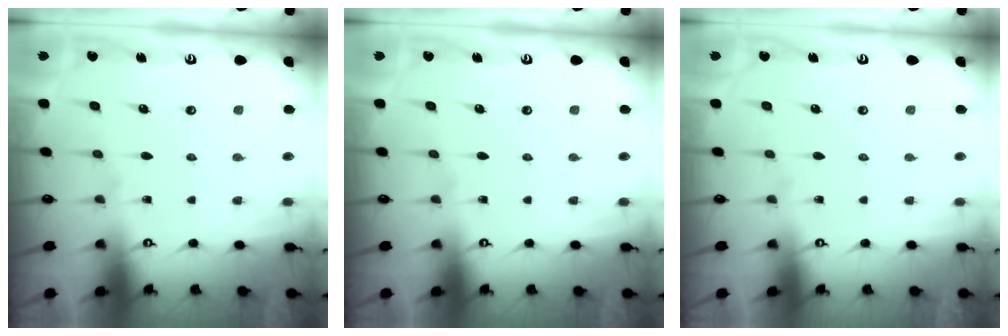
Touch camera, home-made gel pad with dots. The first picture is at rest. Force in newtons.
{"total": 0.0}
{"total": 0.0}